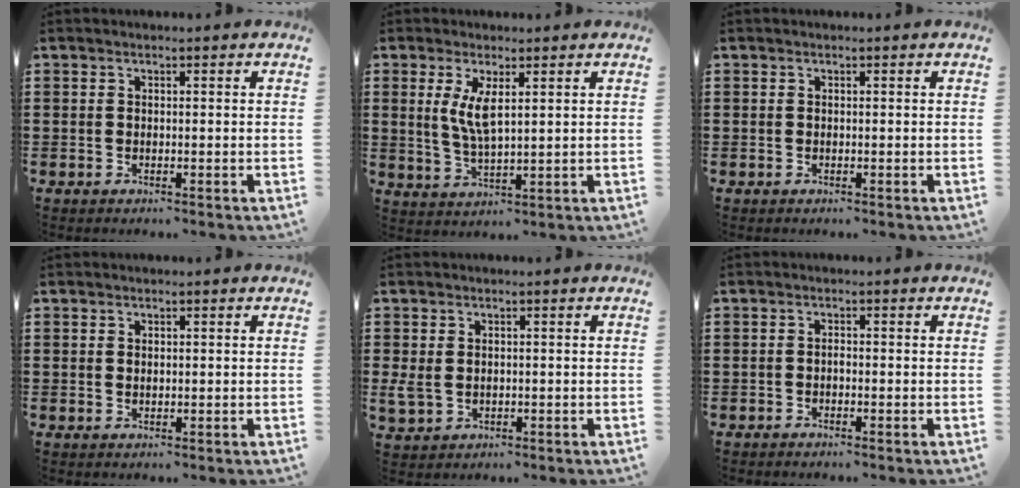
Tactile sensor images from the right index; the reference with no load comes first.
{"total": 5.0, "force": [1.6, 1.4, 4.5], "torque": [-0.094, 0.000, 0.028]}
{"total": 0.0}
{"total": 0.6, "force": [0.3, 0.5, 0.3], "torque": [-0.007, 0.004, 0.006]}
{"total": 2.1, "force": [0.2, 1.7, 1.2], "torque": [-0.036, 0.002, 0.000]}
{"total": 0.7, "force": [-0.5, 0.3, 0.5], "torque": [-0.012, -0.003, -0.008]}